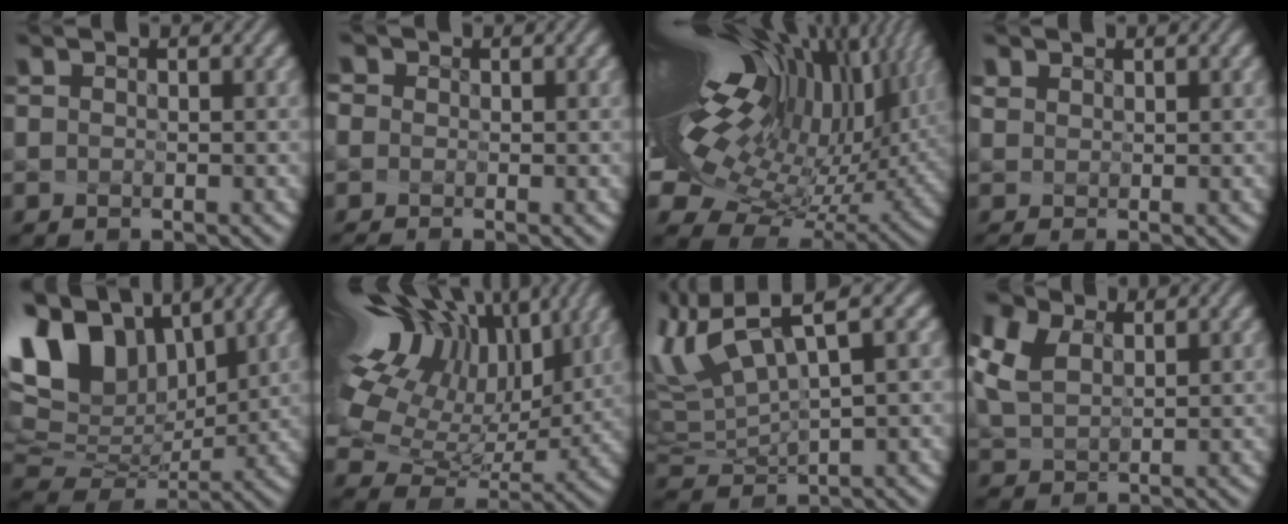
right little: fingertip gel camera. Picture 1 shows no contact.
{"total": 2.2, "force": [-0.1, 1.8, 1.3], "torque": [-0.043, 0.006, 0.002]}
{"total": 18.4, "force": [6.6, 8.1, 15.2], "torque": [-0.291, 0.013, 0.141]}
{"total": 0.9, "force": [0.4, 0.6, 0.5], "torque": [-0.039, -0.004, 0.027]}
{"total": 11.5, "force": [5.4, 6.6, 7.6], "torque": [-0.175, 0.010, 0.125]}
{"total": 18.4, "force": [7.5, 10.0, 13.5], "torque": [-0.272, 0.025, 0.164]}
{"total": 6.5, "force": [4.0, 1.1, 5.0], "torque": [-0.136, 0.007, 0.102]}
{"total": 8.2, "force": [4.0, 5.3, 4.9], "torque": [-0.143, 0.016, 0.094]}